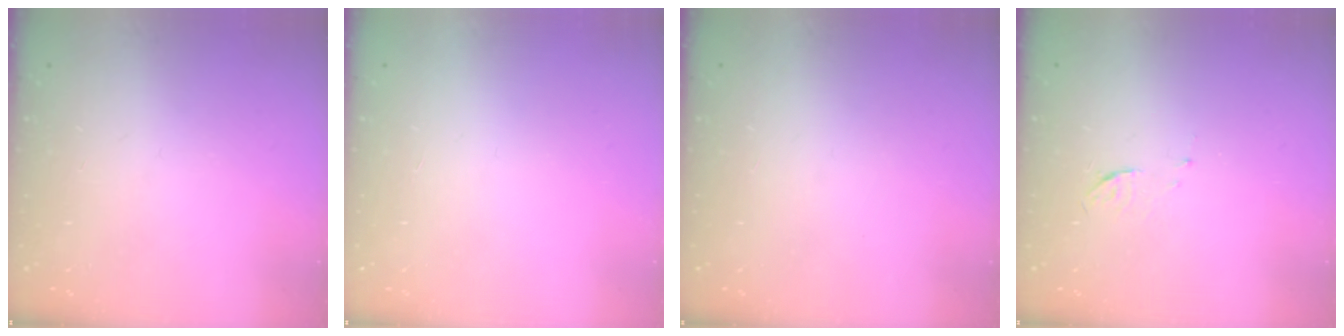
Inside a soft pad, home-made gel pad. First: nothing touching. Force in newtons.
{"total": 1.7, "press": 1.6, "slide": 0.1}
{"total": 1.5, "press": 1.5, "slide": 0.1}
{"total": 3.9, "press": 3.9, "slide": 0.4}